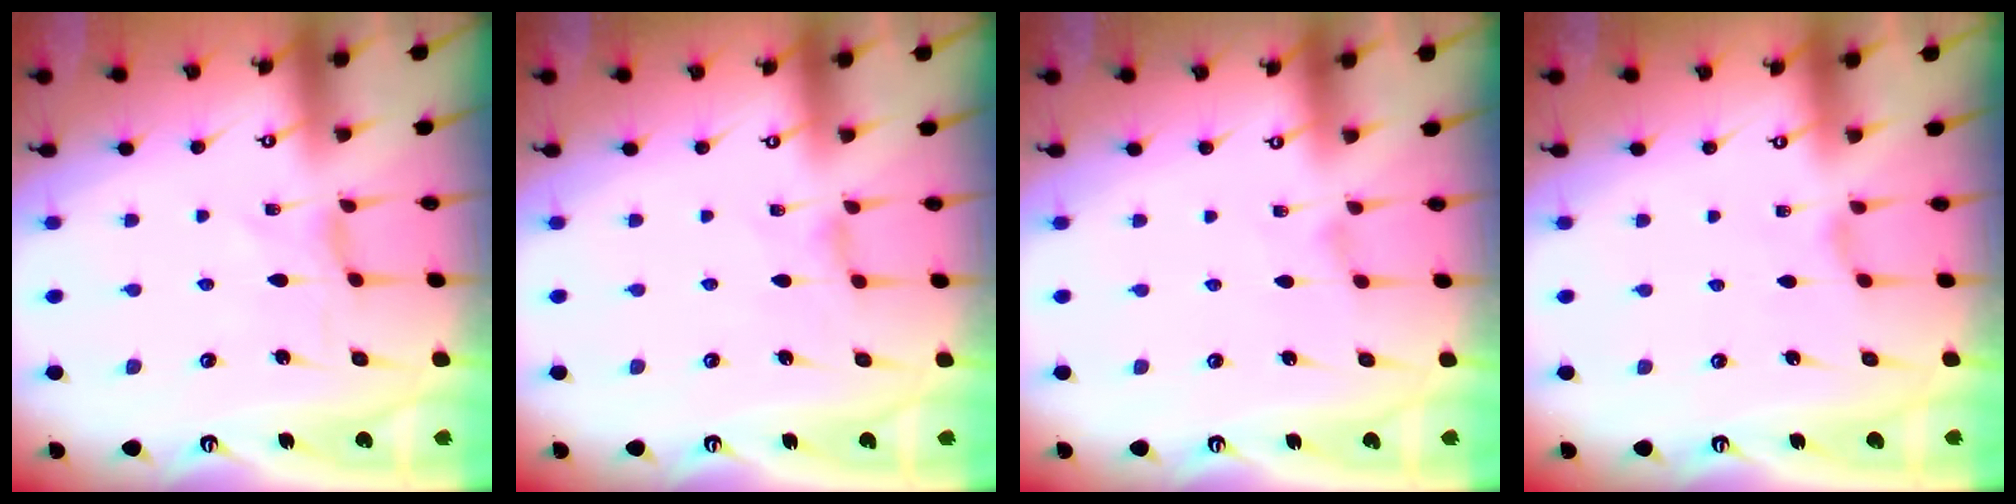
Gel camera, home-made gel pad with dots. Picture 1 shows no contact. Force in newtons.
{"total": 1.3, "press": 1.3, "slide": 0.4}
{"total": 0.7, "press": 0.7, "slide": 0.2}
{"total": 0.0}